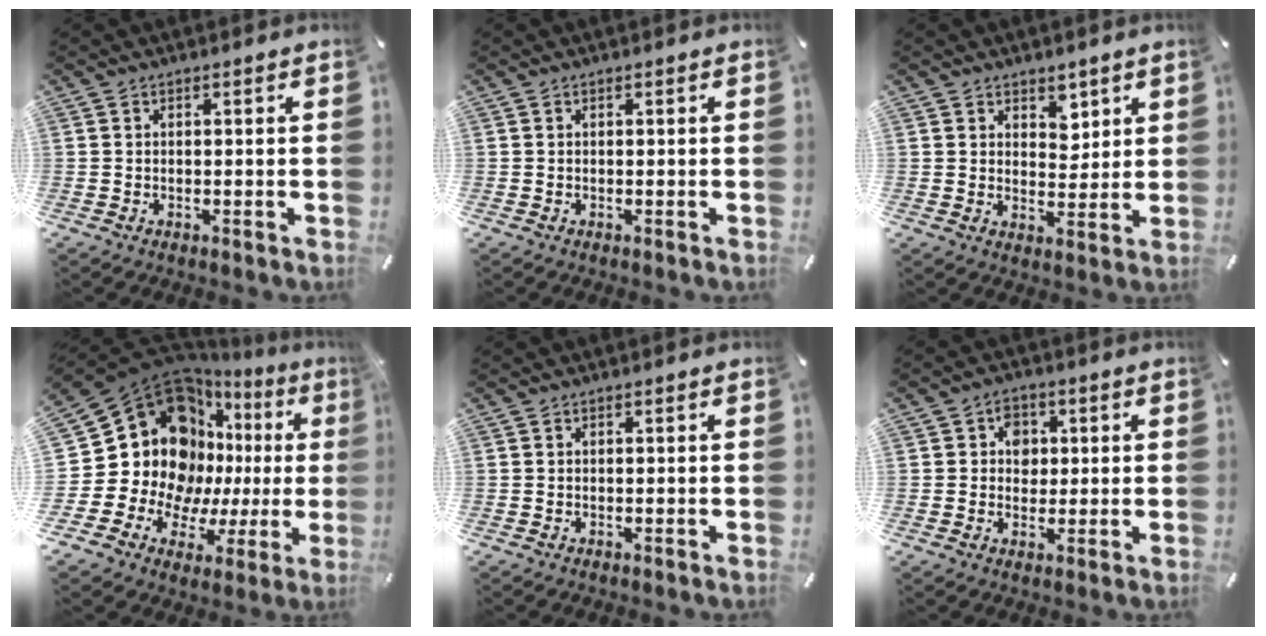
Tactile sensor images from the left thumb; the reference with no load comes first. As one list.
[{"total": 0.0}, {"total": 4.8, "force": [3.1, 3.6, 0.8], "torque": [0.002, -0.017, 0.049]}, {"total": 24.2, "force": [6.6, 17.6, 15.2], "torque": [-0.282, -0.072, 0.137]}, {"total": 0.0}, {"total": 5.3, "force": [0.8, 4.8, 2.2], "torque": [-0.021, 0.000, 0.008]}]